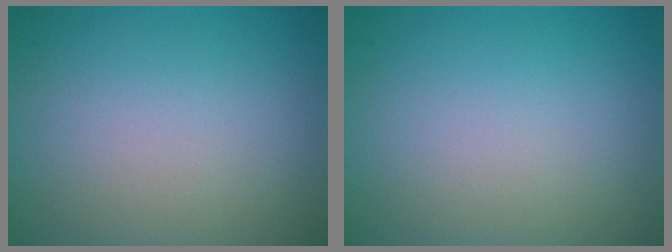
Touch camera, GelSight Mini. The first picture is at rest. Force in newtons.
{"total": 0.0}